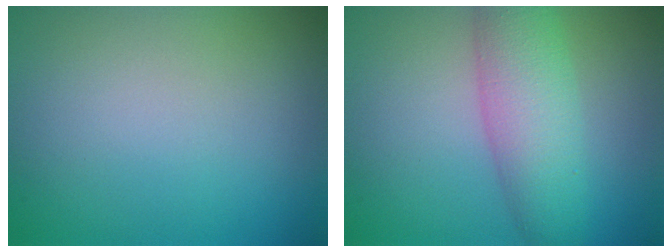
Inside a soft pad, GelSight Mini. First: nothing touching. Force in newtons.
{"total": 6.1, "press": 6.1, "slide": 0.2}